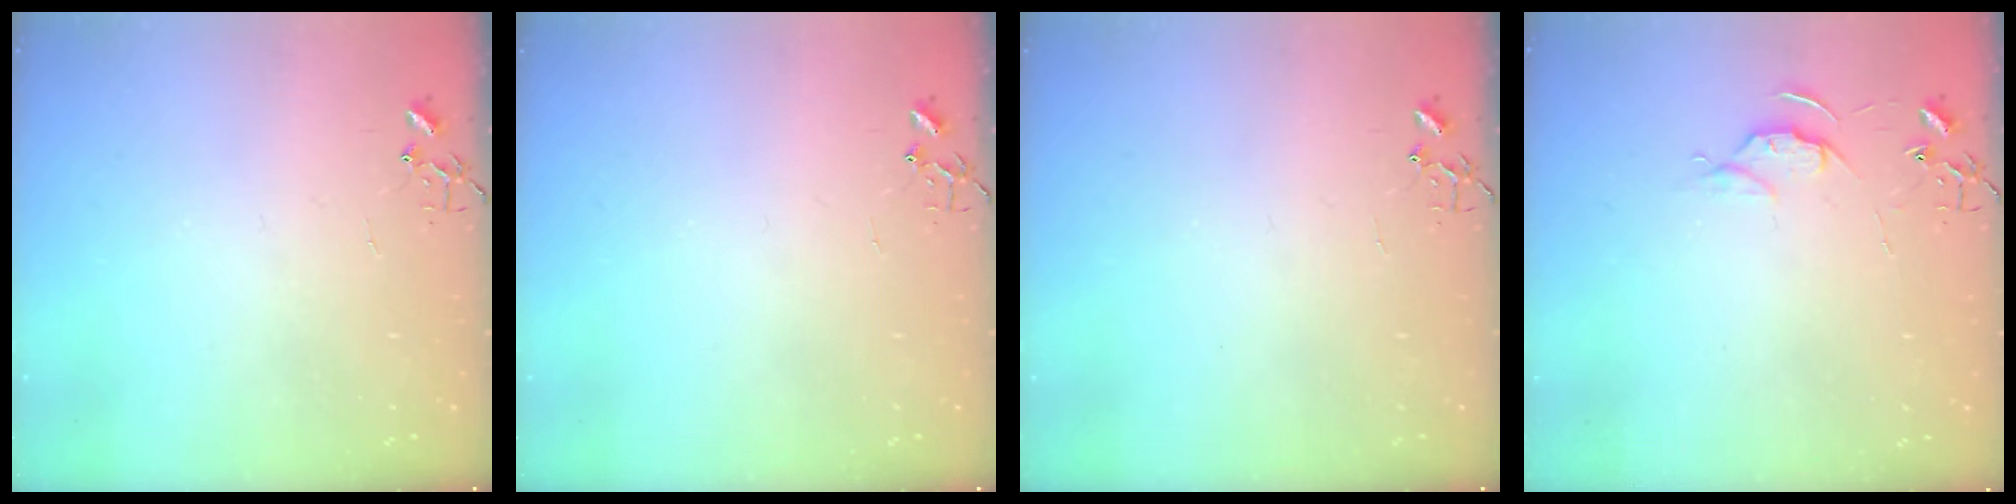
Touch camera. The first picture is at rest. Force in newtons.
{"total": 0.0}
{"total": 0.0}
{"total": 5.7, "press": 5.6, "slide": 0.6}